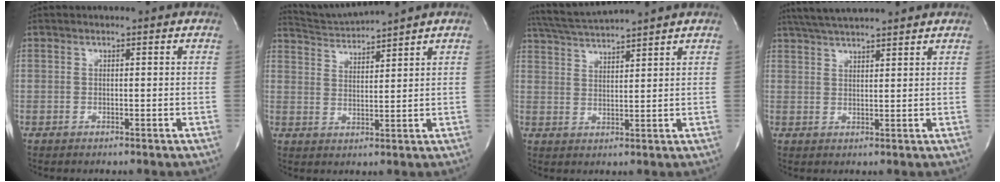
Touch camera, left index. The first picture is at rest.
{"total": 5.0, "force": [4.7, -1.9, -0.2], "torque": [-0.006, -0.014, 0.097]}
{"total": 7.1, "force": [6.7, -1.6, 2.0], "torque": [-0.045, 0.003, 0.121]}
{"total": 9.1, "force": [8.2, 0.6, 4.0], "torque": [-0.073, 0.023, 0.125]}